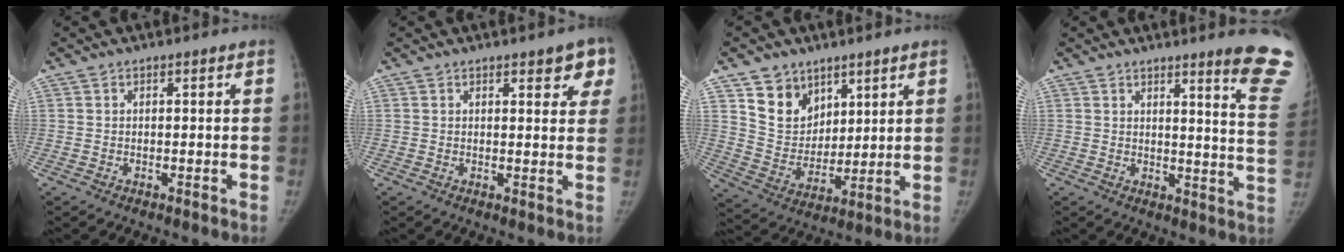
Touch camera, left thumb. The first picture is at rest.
{"total": 5.3, "force": [3.0, 2.2, 3.8], "torque": [-0.015, -0.010, 0.030]}
{"total": 10.8, "force": [6.7, 7.8, 3.2], "torque": [-0.015, -0.050, 0.136]}
{"total": 12.4, "force": [9.7, -0.1, 7.8], "torque": [-0.072, -0.090, 0.101]}